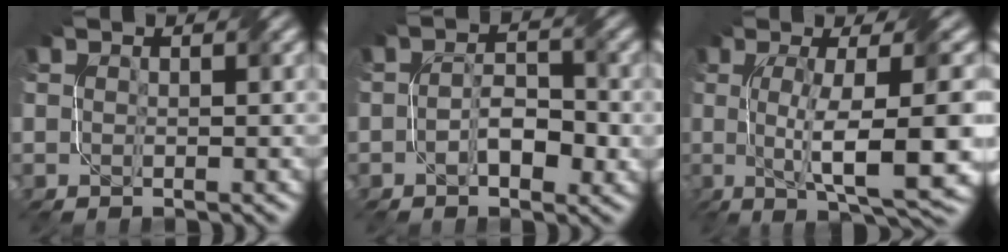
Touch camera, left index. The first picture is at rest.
{"total": 3.5, "force": [-1.2, 1.8, 2.8], "torque": [-0.046, 0.006, -0.020]}
{"total": 10.6, "force": [-0.7, 2.4, 10.3], "torque": [-0.149, -0.004, -0.006]}